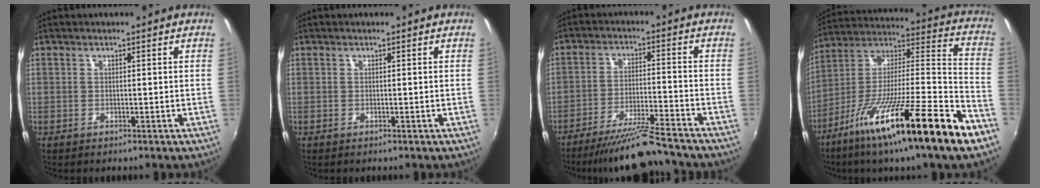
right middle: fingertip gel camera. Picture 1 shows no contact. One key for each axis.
{"total": 0.0}
{"total": 11.7, "fx": -10.6, "fy": 0.1, "fz": 4.8, "tx": -0.105, "ty": -0.012, "tz": -0.177}
{"total": 24.8, "fx": -14.7, "fy": 0.7, "fz": 19.9, "tx": -0.295, "ty": -0.027, "tz": -0.250}